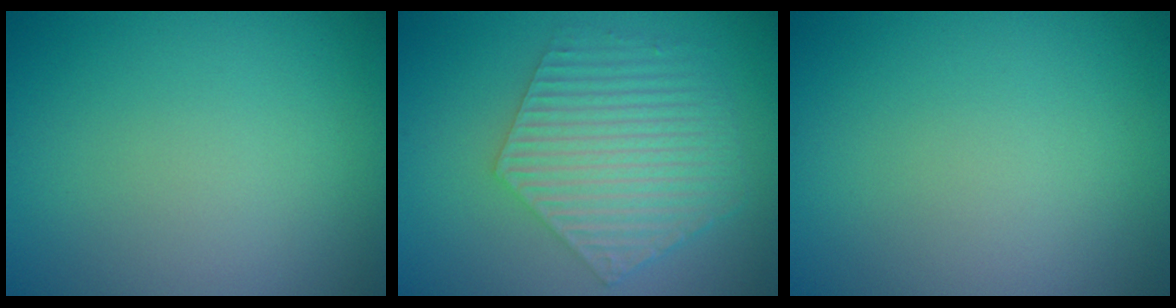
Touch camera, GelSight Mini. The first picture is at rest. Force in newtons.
{"total": 5.9, "press": 4.3, "slide": 4.0}
{"total": 0.0}